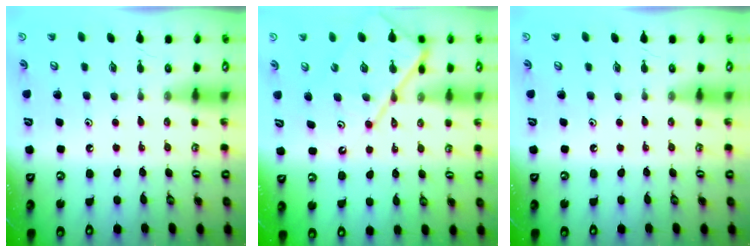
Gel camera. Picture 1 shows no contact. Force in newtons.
{"total": 13.3, "press": 13.3, "slide": 1.3}
{"total": 0.0}